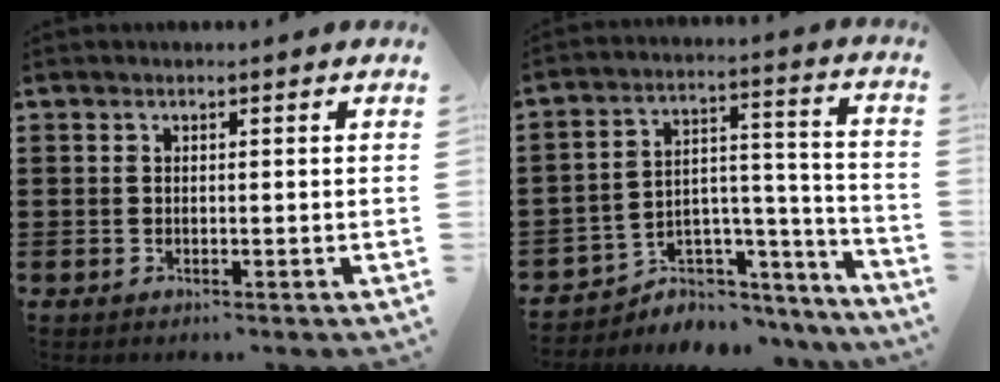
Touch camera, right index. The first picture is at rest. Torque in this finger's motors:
{"motor_torque": [-0.79, 0.45, -0.06, -0.22]}